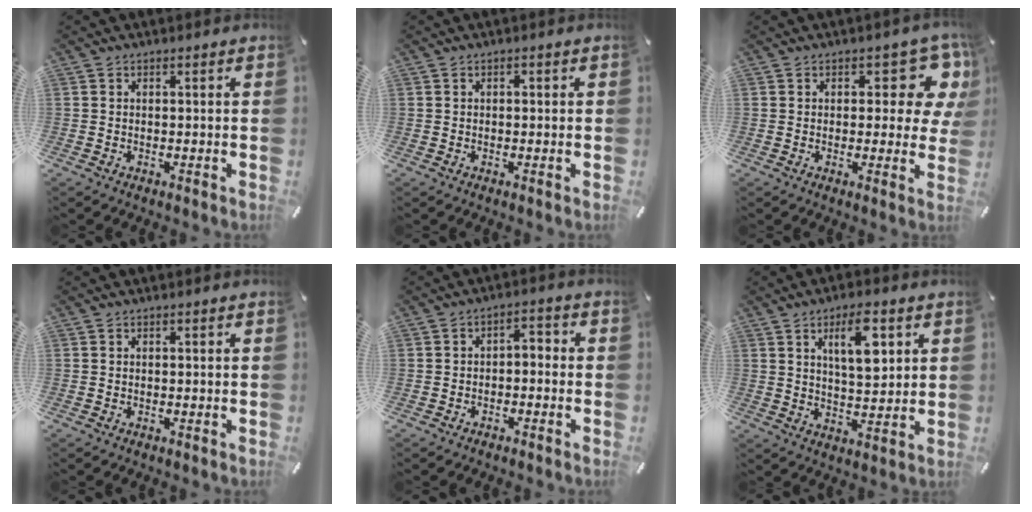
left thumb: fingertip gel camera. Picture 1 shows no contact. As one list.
[{"total": 0.5, "force": [-0.1, 0.4, 0.3], "torque": [-0.006, 0.002, -0.004]}, {"total": 10.0, "force": [4.1, 5.2, 7.5], "torque": [-0.076, -0.022, 0.067]}, {"total": 0.0}, {"total": 3.4, "force": [-2.5, 1.9, 1.3], "torque": [-0.023, 0.018, -0.051]}, {"total": 10.2, "force": [4.3, 4.2, 8.3], "torque": [-0.130, -0.013, 0.068]}]